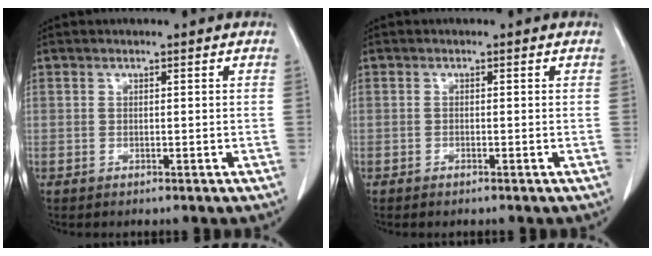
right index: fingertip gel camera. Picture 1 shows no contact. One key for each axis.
{"total": 0.6, "fx": -0.5, "fy": 0.1, "fz": 0.4, "tx": -0.008, "ty": 0.000, "tz": -0.010}